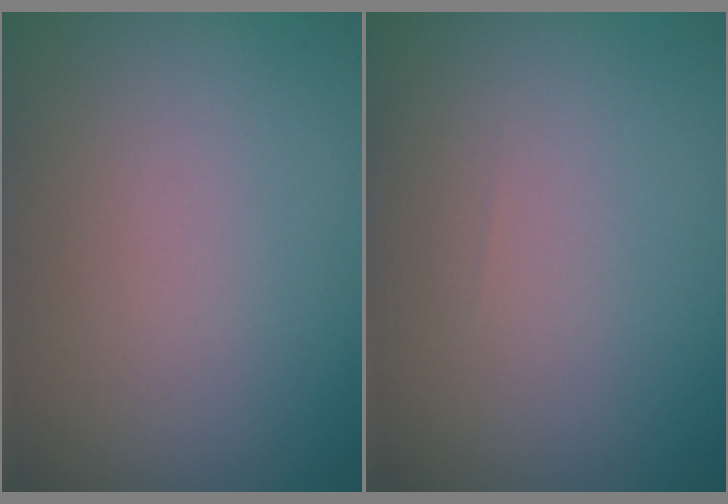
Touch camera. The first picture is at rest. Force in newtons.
{"total": 0.0}